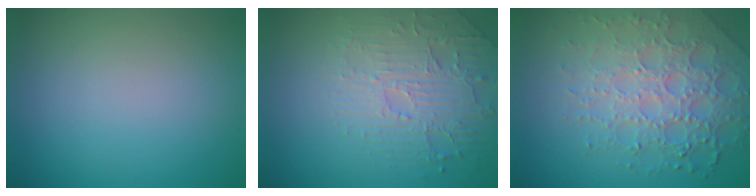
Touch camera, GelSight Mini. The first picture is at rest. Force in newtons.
{"total": 2.8, "press": 2.5, "slide": 1.4}
{"total": 7.1, "press": 5.1, "slide": 4.9}